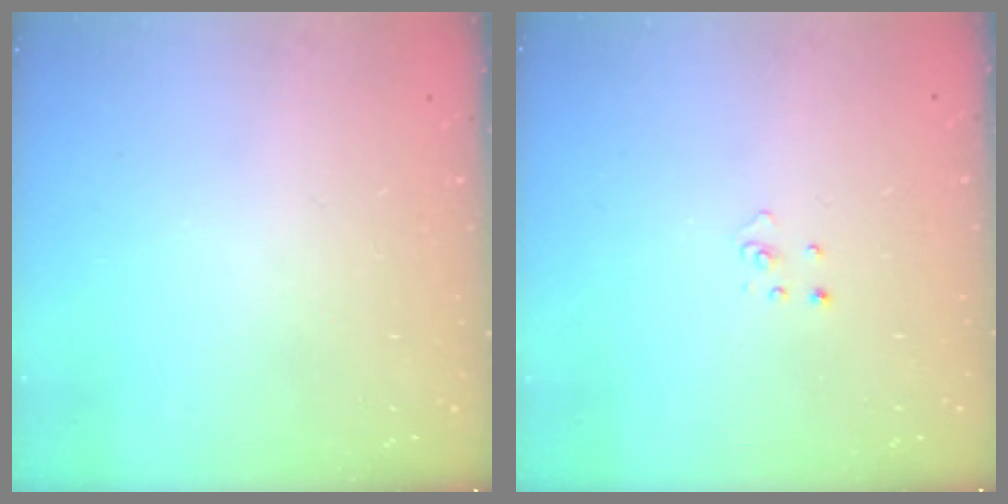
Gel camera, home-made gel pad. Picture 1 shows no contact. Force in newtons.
{"total": 2.2, "press": 2.2, "slide": 0.2}